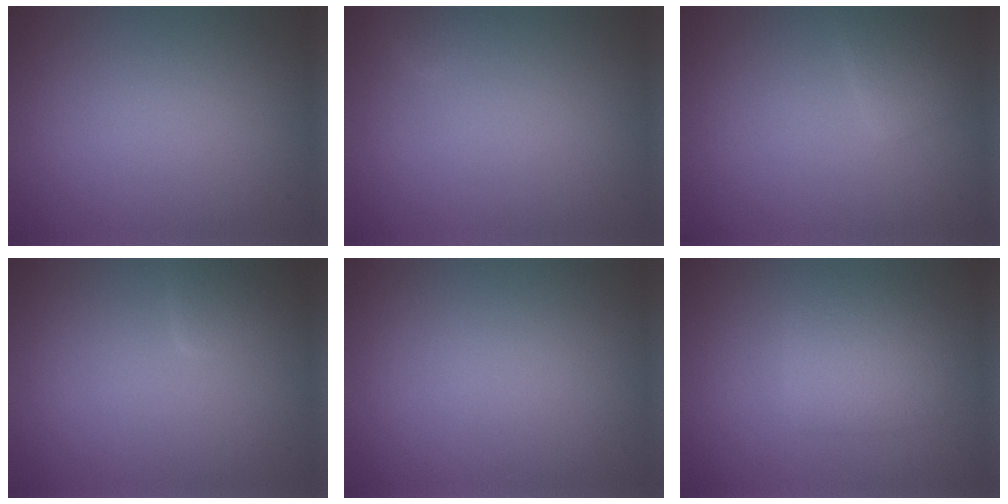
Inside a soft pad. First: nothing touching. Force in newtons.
{"total": 1.2, "press": 1.2, "slide": 0.0}
{"total": 1.7, "press": 1.7, "slide": 0.1}
{"total": 1.9, "press": 1.9, "slide": 0.1}
{"total": 0.0}
{"total": 2.9, "press": 2.9, "slide": 0.1}